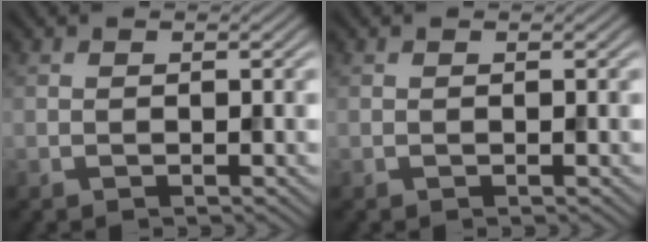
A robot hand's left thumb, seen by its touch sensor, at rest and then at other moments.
{"total": 0.0}